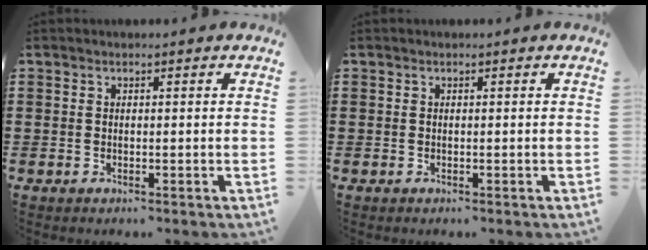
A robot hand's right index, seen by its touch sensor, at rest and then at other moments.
{"total": 0.0}